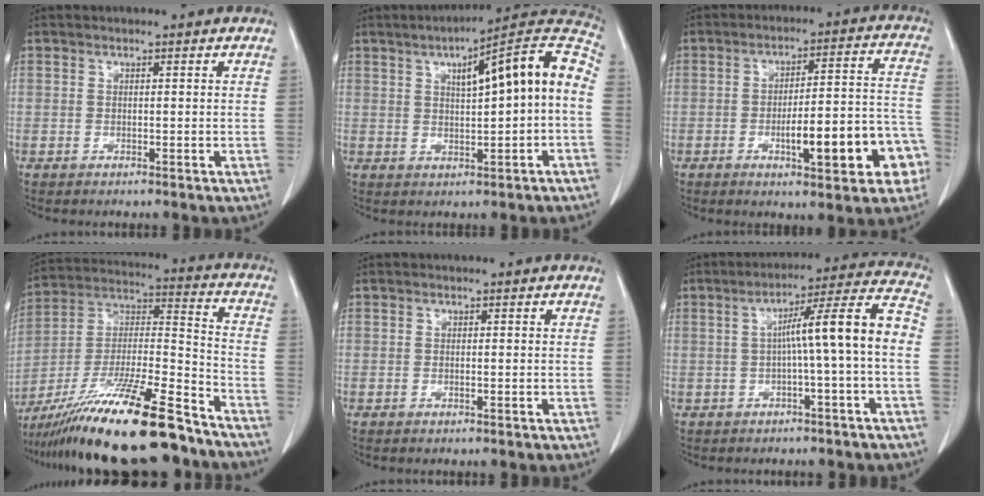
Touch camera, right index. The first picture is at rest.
{"total": 14.3, "force": [1.9, 2.0, 14.0], "torque": [-0.193, 0.041, 0.024]}
{"total": 13.9, "force": [-5.1, 3.1, 12.5], "torque": [-0.168, 0.030, -0.065]}
{"total": 25.0, "force": [-19.6, 2.4, 15.3], "torque": [-0.263, -0.020, -0.338]}
{"total": 0.0}
{"total": 10.2, "force": [-1.0, -0.9, 10.2], "torque": [-0.149, 0.029, -0.014]}